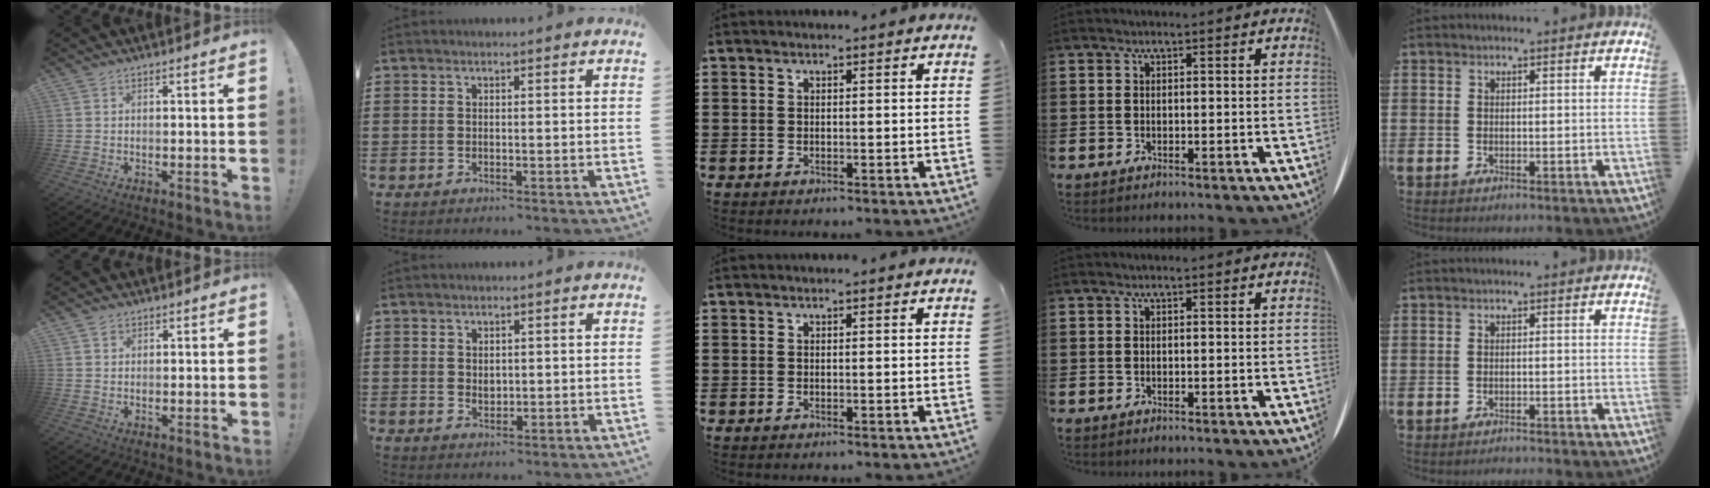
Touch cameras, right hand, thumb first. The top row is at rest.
{"thumb": {"total": 1.1, "force": [0.9, 0.7, 0.2], "torque": [0.000, -0.002, 0.016]}, "index": {"total": 1.2, "force": [0.6, 0.9, 0.4], "torque": [-0.010, 0.006, 0.011]}, "little": {"total": 0.9, "force": [-0.9, -0.2, -0.1], "torque": [0.001, 0.001, -0.019]}}